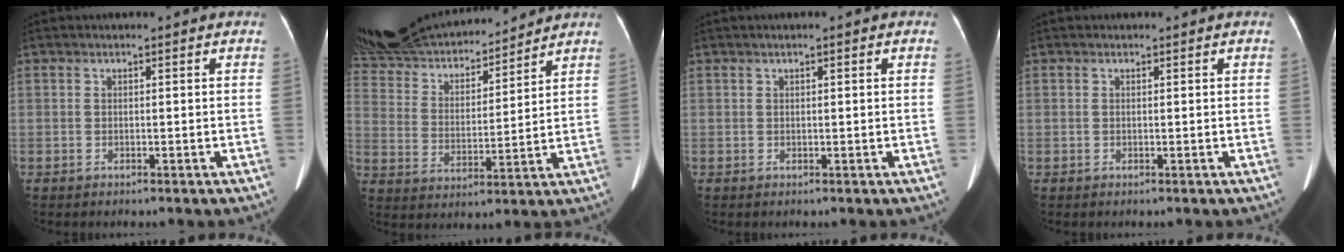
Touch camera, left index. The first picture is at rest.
{"total": 23.7, "force": [21.6, 5.8, 7.8], "torque": [-0.181, 0.021, 0.362]}
{"total": 0.7, "force": [0.3, 0.1, 0.7], "torque": [-0.014, 0.004, 0.002]}
{"total": 0.0}